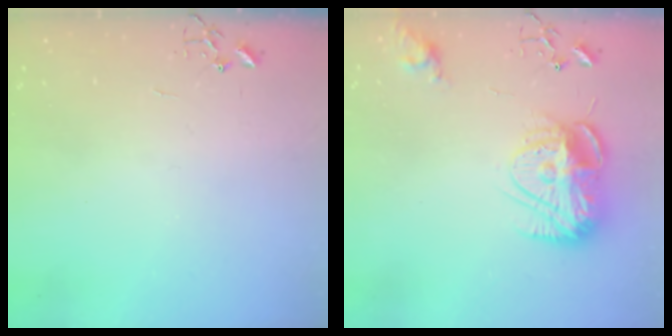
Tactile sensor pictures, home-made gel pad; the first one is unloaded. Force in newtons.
{"total": 15.7, "press": 15.7, "slide": 1.0}